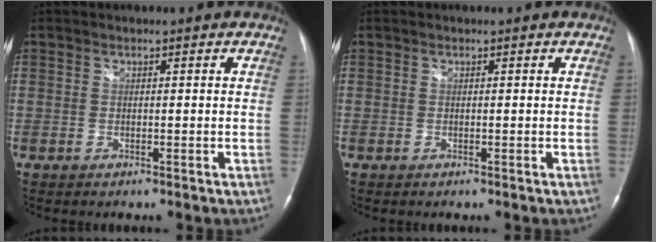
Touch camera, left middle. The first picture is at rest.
{"total": 0.0}